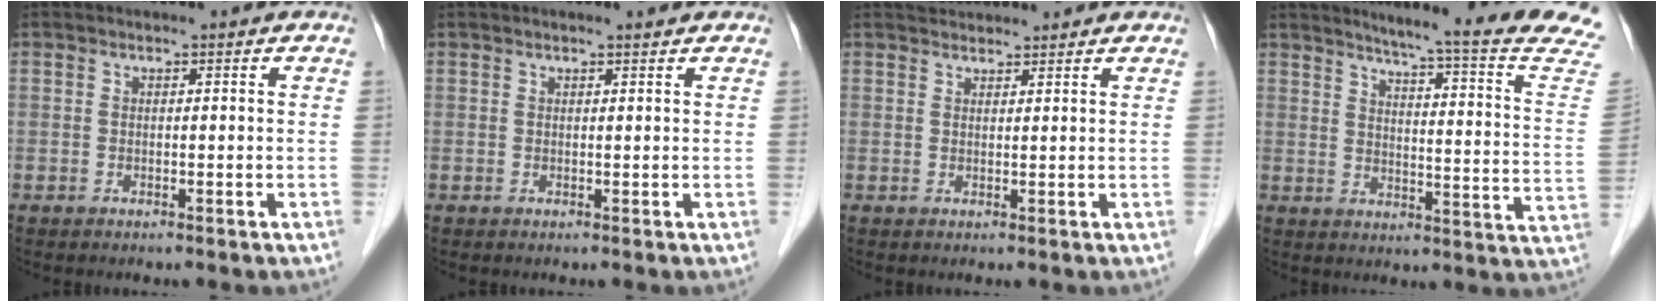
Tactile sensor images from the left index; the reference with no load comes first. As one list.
[{"total": 1.4, "force": [1.2, 0.1, 0.7], "torque": [-0.013, 0.011, 0.020]}, {"total": 2.7, "force": [2.7, 0.5, 0.1], "torque": [-0.007, 0.027, 0.046]}, {"total": 20.2, "force": [17.8, -1.5, 9.3], "torque": [-0.129, -0.087, 0.206]}]